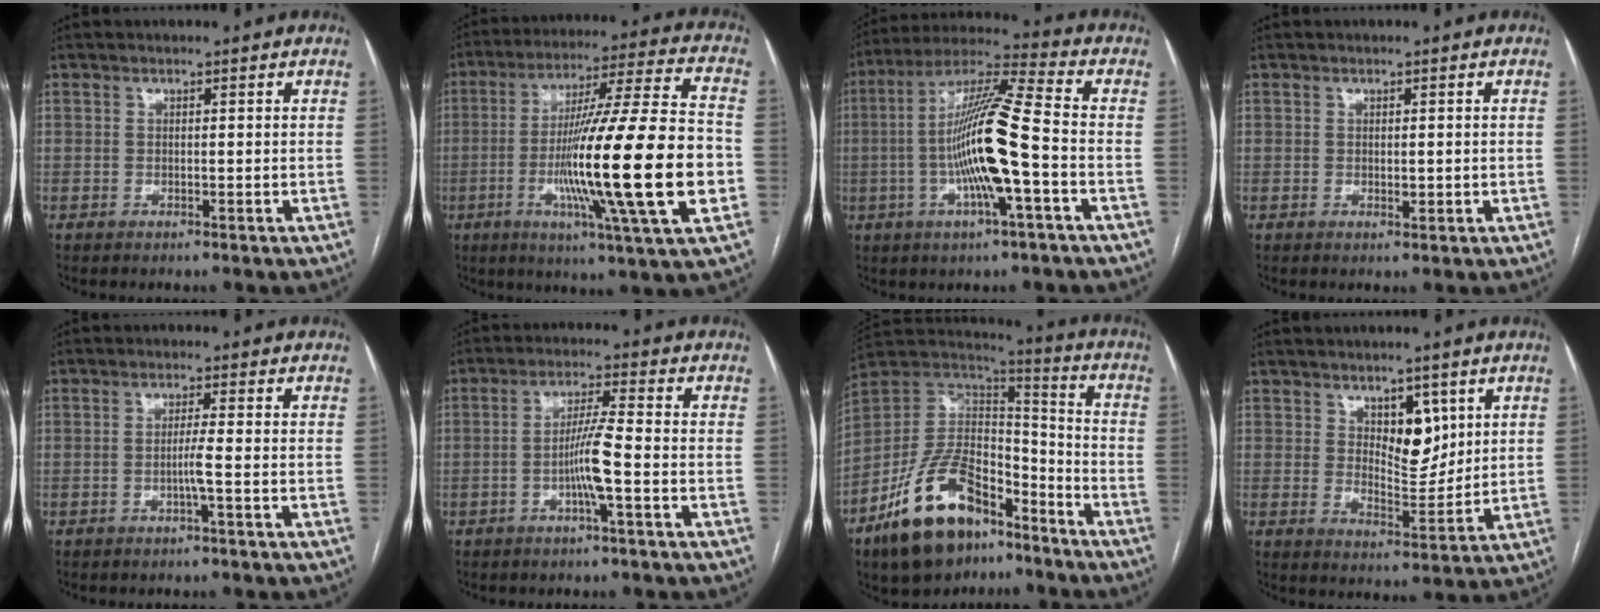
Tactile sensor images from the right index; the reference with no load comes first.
{"total": 25.0, "force": [-4.9, 0.1, 24.5], "torque": [-0.391, -0.017, -0.093]}
{"total": 15.3, "force": [-2.7, 0.5, 15.1], "torque": [-0.285, 0.005, -0.055]}
{"total": 1.4, "force": [0.0, 0.6, 1.2], "torque": [-0.019, -0.004, 0.003]}
{"total": 2.4, "force": [-0.7, -0.6, 2.2], "torque": [-0.040, -0.001, -0.015]}
{"total": 6.1, "force": [-1.7, -0.3, 5.8], "torque": [-0.117, 0.002, -0.033]}
{"total": 19.2, "force": [-12.4, 9.0, 11.7], "torque": [-0.230, 0.021, -0.217]}
{"total": 6.7, "force": [3.2, 3.3, 5.0], "torque": [-0.078, -0.006, 0.059]}